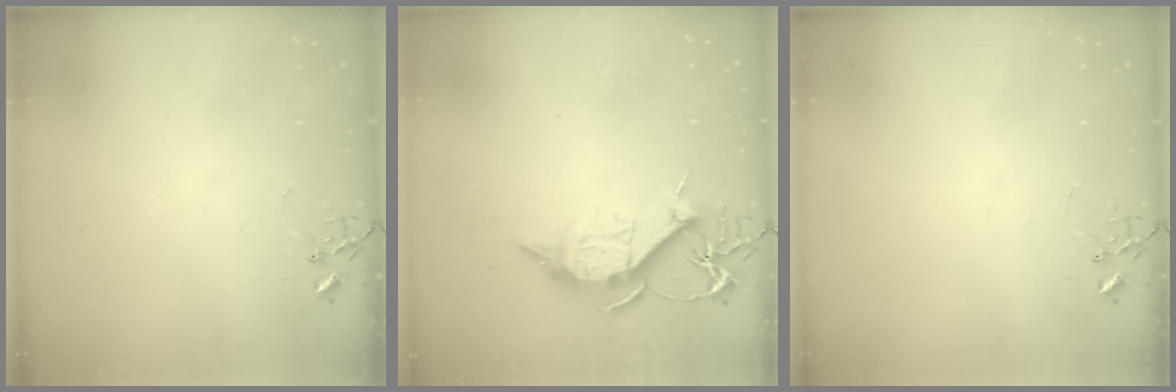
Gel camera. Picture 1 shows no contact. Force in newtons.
{"total": 11.9, "press": 11.9, "slide": 0.7}
{"total": 0.0}